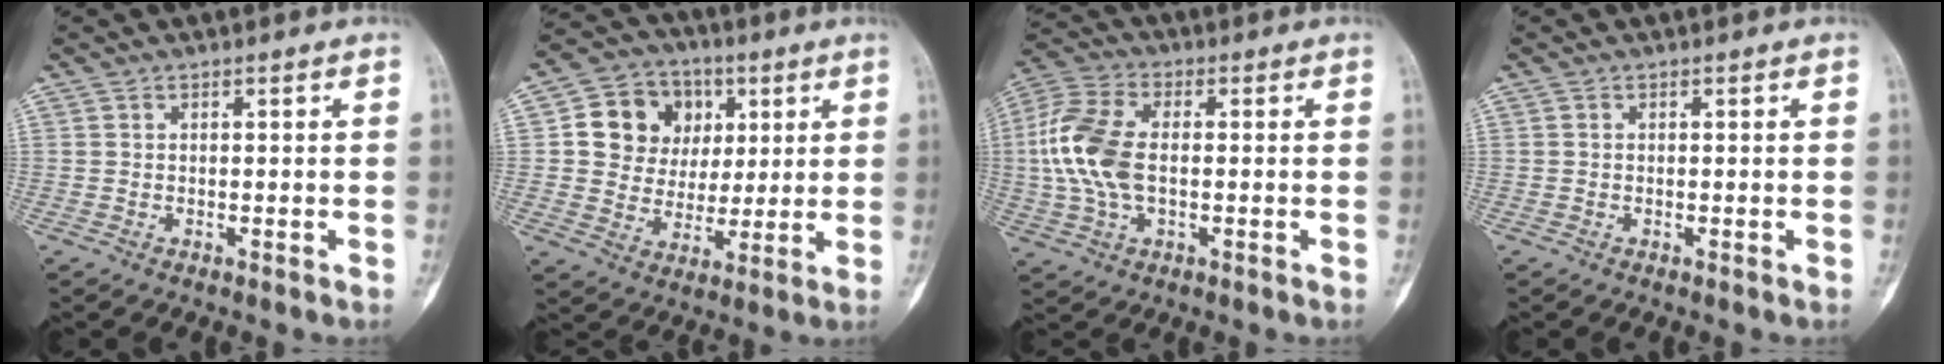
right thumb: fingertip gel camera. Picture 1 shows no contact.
{"total": 13.4, "force": [3.6, 11.7, 5.5], "torque": [-0.046, 0.002, 0.064]}
{"total": 12.9, "force": [-0.1, 7.4, 10.6], "torque": [-0.238, 0.017, -0.006]}
{"total": 0.0}